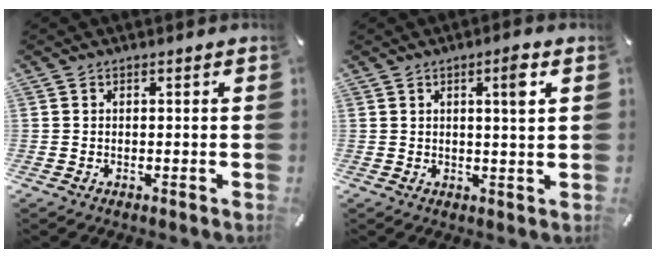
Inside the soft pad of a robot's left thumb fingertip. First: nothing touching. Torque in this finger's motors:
{"motor_torque": [0.12, 0.11, 0.28, 0.26, 0.10]}